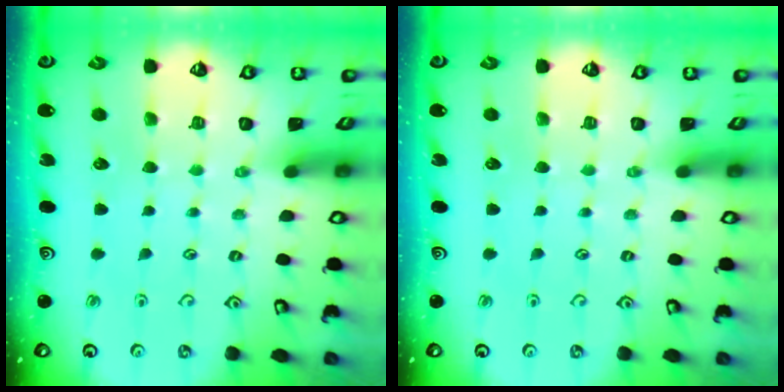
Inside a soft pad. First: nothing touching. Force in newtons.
{"total": 0.0}